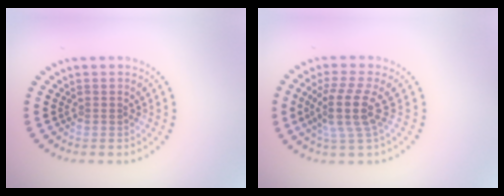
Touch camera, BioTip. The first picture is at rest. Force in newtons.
{"total": 3.8, "press": 2.9, "slide": 2.5}